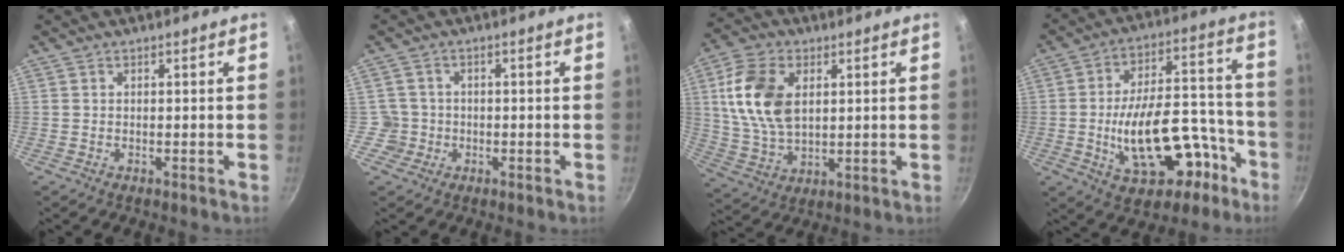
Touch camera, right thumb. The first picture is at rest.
{"total": 3.4, "force": [-0.7, 3.3, 0.1], "torque": [0.026, 0.019, -0.010]}
{"total": 14.0, "force": [3.3, 8.8, 10.4], "torque": [-0.186, -0.010, 0.067]}
{"total": 20.9, "force": [-7.4, 11.3, 15.9], "torque": [-0.207, 0.070, -0.091]}